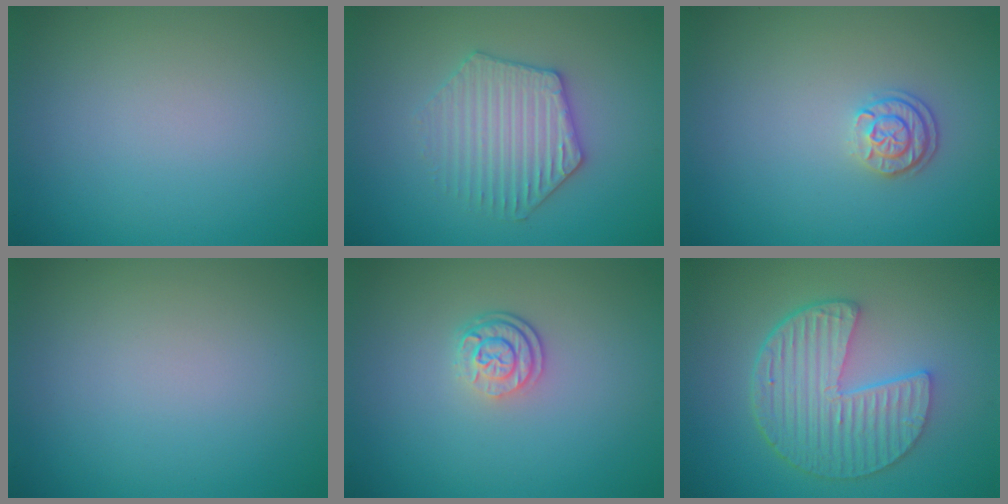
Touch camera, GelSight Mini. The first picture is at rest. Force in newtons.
{"total": 3.6, "press": 3.5, "slide": 0.5}
{"total": 1.8, "press": 1.5, "slide": 0.9}
{"total": 0.0}
{"total": 2.6, "press": 1.9, "slide": 1.8}
{"total": 6.7, "press": 4.8, "slide": 4.6}